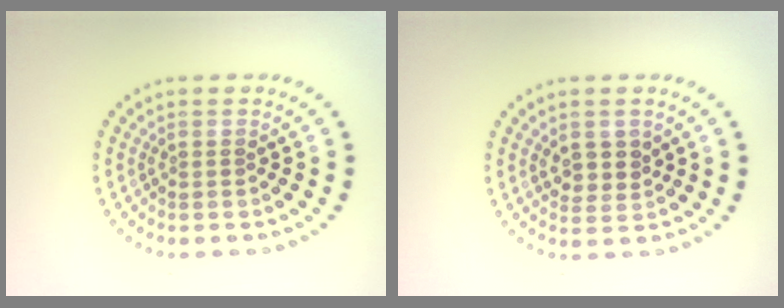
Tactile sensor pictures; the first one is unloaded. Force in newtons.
{"total": 2.4, "press": 2.2, "slide": 1.0}